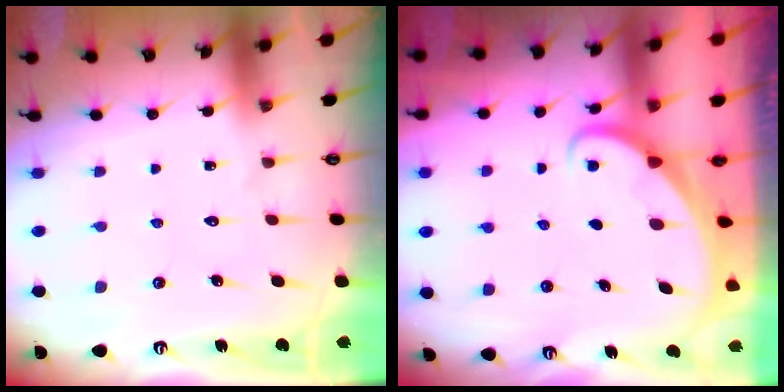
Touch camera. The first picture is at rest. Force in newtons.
{"total": 1.7, "press": 1.7, "slide": 0.1}